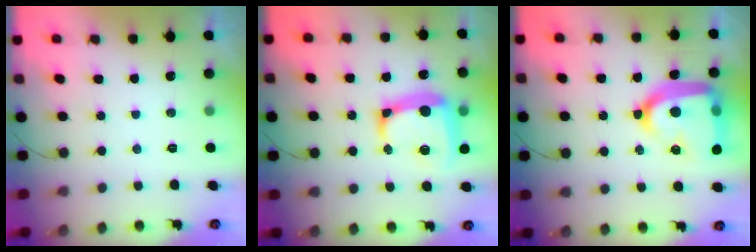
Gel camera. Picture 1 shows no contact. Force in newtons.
{"total": 14.7, "press": 14.5, "slide": 2.8}
{"total": 25.1, "press": 25.0, "slide": 2.3}